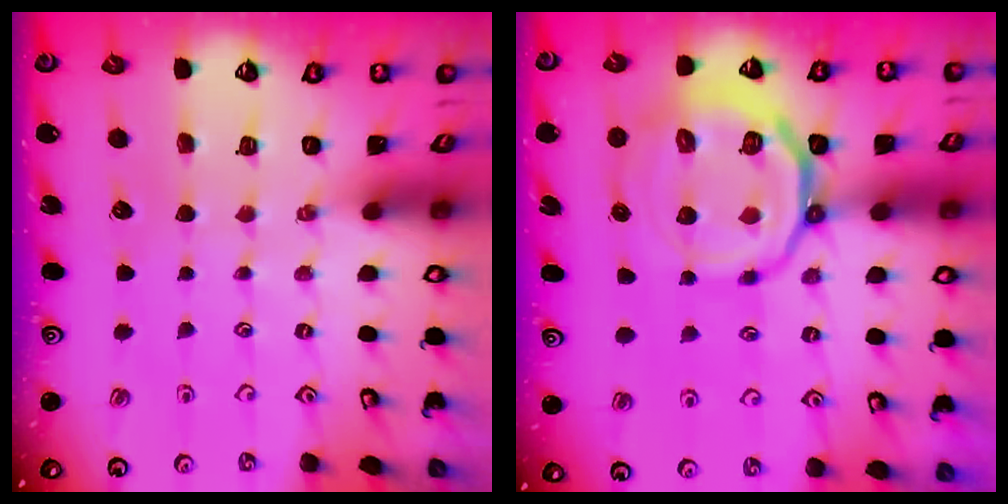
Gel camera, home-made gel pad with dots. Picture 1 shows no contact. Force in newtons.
{"total": 15.9, "press": 15.8, "slide": 2.0}